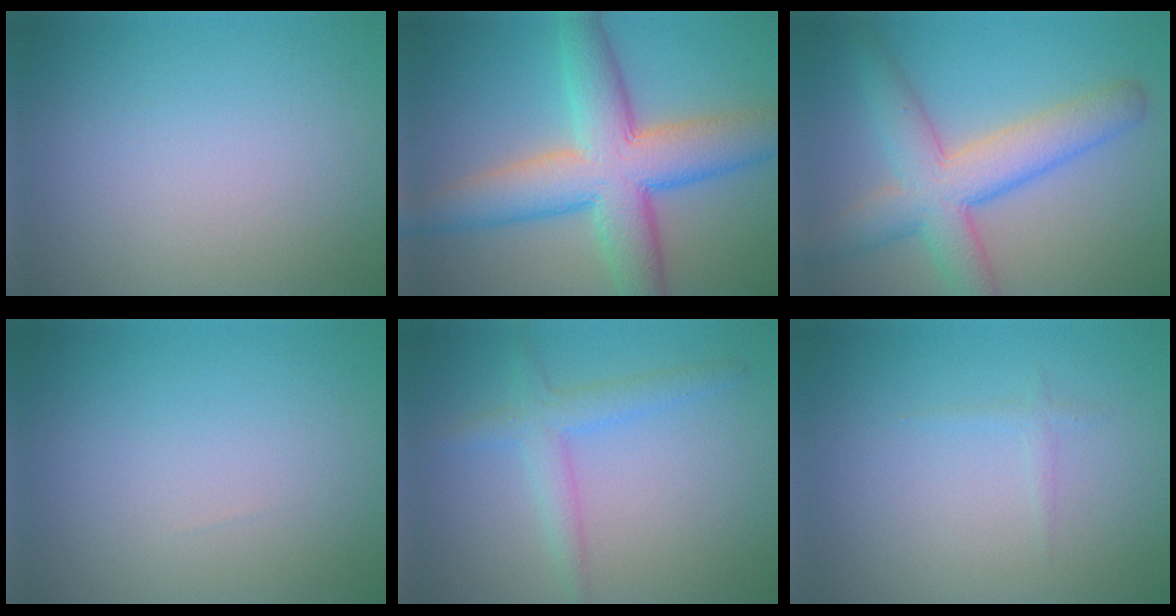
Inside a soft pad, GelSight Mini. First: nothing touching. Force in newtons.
{"total": 9.8, "press": 9.8, "slide": 0.4}
{"total": 6.9, "press": 6.9, "slide": 0.2}
{"total": 0.0}
{"total": 2.8, "press": 2.8, "slide": 0.2}
{"total": 0.6, "press": 0.6, "slide": 0.0}